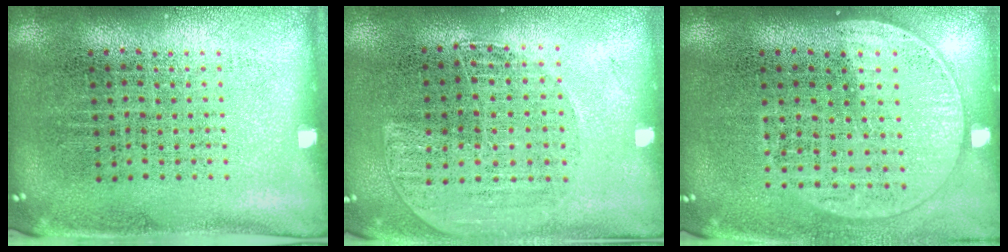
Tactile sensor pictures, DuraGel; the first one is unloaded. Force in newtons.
{"total": 1.3, "press": 1.3, "slide": 0.1}
{"total": 1.5, "press": 1.4, "slide": 0.6}